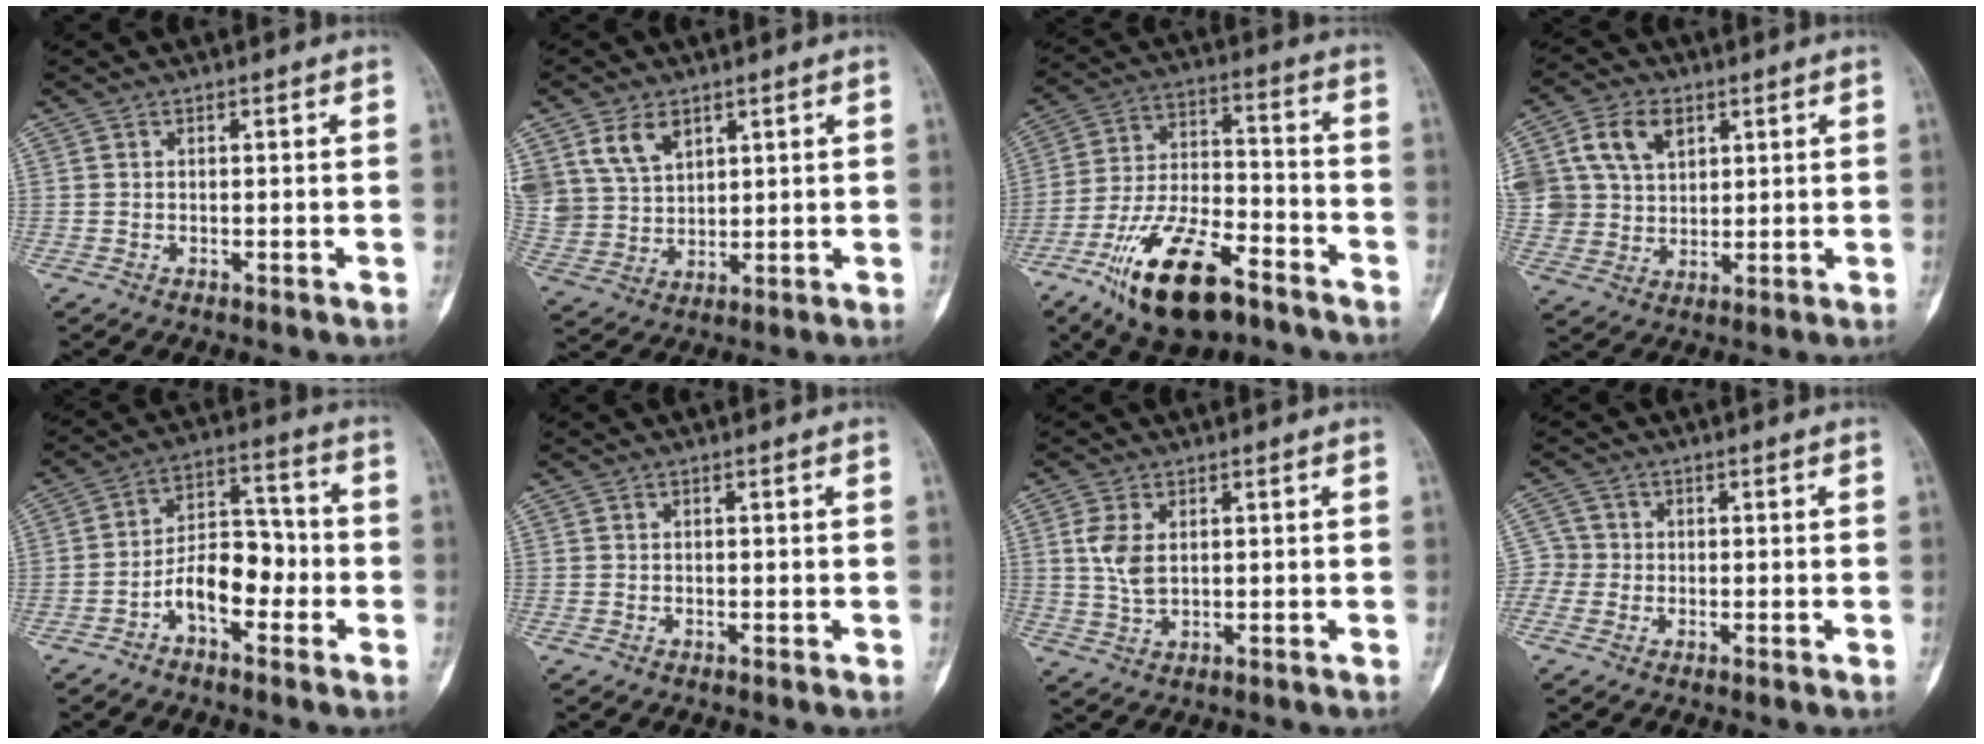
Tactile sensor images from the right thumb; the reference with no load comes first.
{"total": 9.5, "force": [5.1, 6.3, 4.9], "torque": [-0.081, -0.016, 0.115]}
{"total": 18.9, "force": [-11.3, 7.8, 12.9], "torque": [-0.229, 0.066, -0.198]}
{"total": 13.4, "force": [5.1, 9.9, 7.4], "torque": [-0.140, 0.001, 0.103]}
{"total": 9.5, "force": [-3.7, 5.5, 6.9], "torque": [-0.093, 0.047, -0.071]}
{"total": 0.0}
{"total": 5.0, "force": [1.1, 2.8, 4.1], "torque": [-0.088, -0.001, 0.026]}
{"total": 3.2, "force": [-0.6, 3.2, 0.3], "torque": [0.016, 0.009, -0.021]}